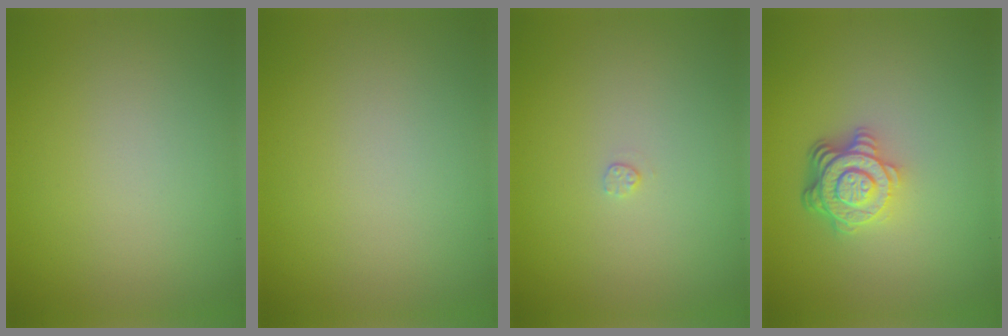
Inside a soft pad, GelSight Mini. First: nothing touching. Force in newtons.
{"total": 0.0}
{"total": 0.5, "press": 0.5, "slide": 0.2}
{"total": 4.8, "press": 3.4, "slide": 3.3}